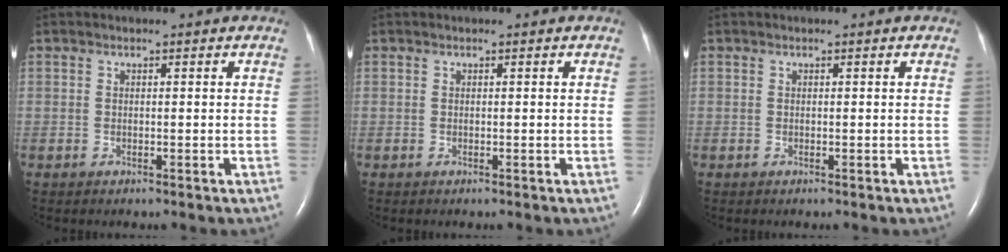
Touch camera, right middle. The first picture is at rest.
{"total": 0.0}
{"total": 0.0}